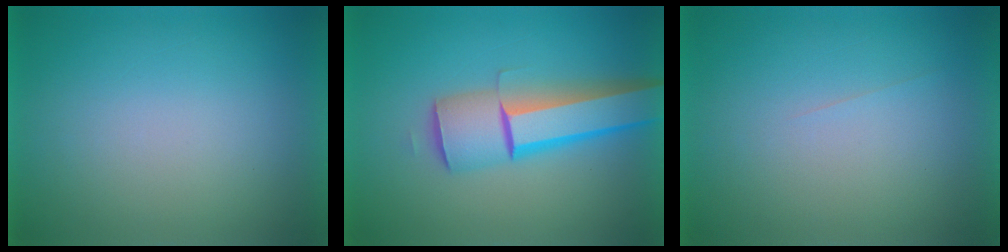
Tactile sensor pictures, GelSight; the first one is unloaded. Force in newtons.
{"total": 5.9}
{"total": 1.5}